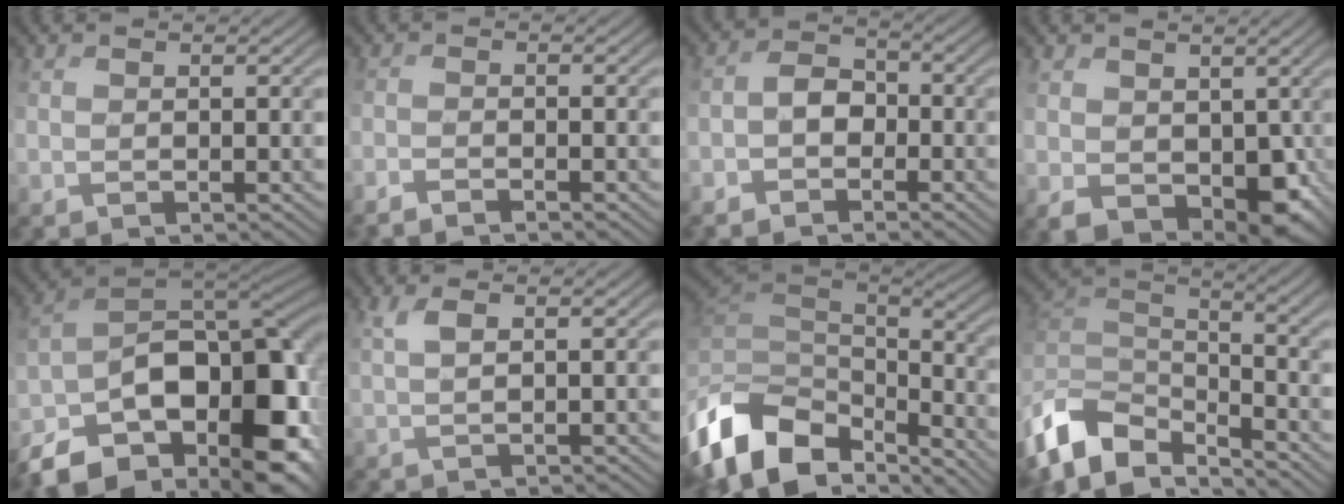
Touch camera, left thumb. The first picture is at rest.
{"total": 2.6, "force": [-2.4, -0.3, 0.9], "torque": [-0.015, -0.001, -0.050]}
{"total": 3.7, "force": [-2.5, 2.0, 1.7], "torque": [-0.035, 0.005, -0.051]}
{"total": 8.0, "force": [0.0, 6.0, 5.3], "torque": [-0.109, -0.032, 0.018]}
{"total": 16.6, "force": [-6.7, 9.5, 11.9], "torque": [-0.223, -0.030, -0.094]}
{"total": 2.2, "force": [1.8, -0.9, 0.8], "torque": [-0.006, 0.019, 0.040]}
{"total": 12.2, "force": [-5.1, 8.0, 7.7], "torque": [-0.200, -0.006, -0.069]}
{"total": 7.9, "force": [-4.5, 3.9, 5.2], "torque": [-0.109, 0.006, -0.091]}